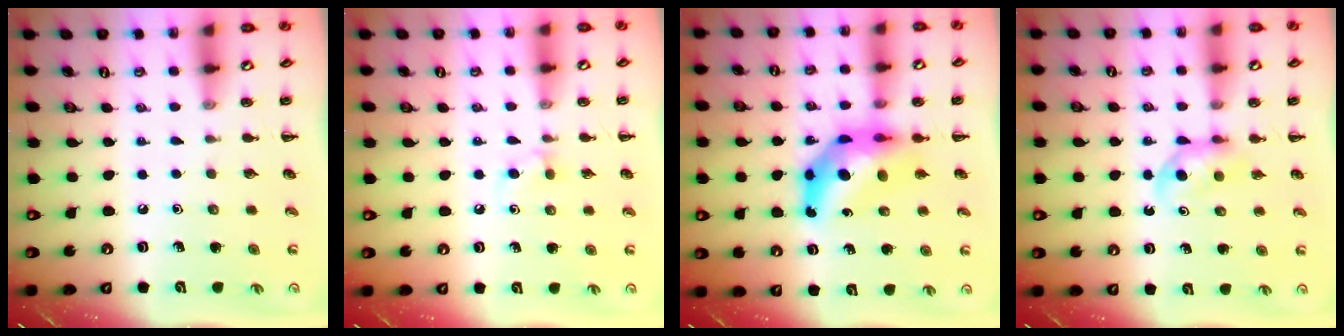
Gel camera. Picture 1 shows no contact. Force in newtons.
{"total": 4.2, "press": 4.0, "slide": 1.5}
{"total": 10.2, "press": 9.7, "slide": 3.2}
{"total": 4.5, "press": 4.3, "slide": 1.4}